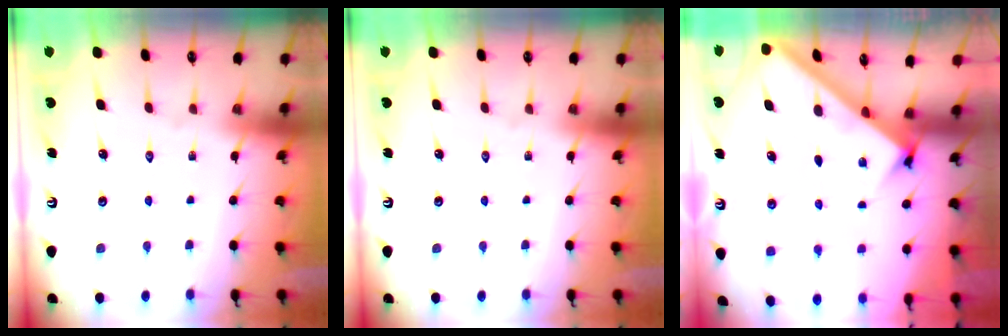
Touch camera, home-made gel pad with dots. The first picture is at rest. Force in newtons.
{"total": 0.0}
{"total": 2.7, "press": 2.7, "slide": 0.3}